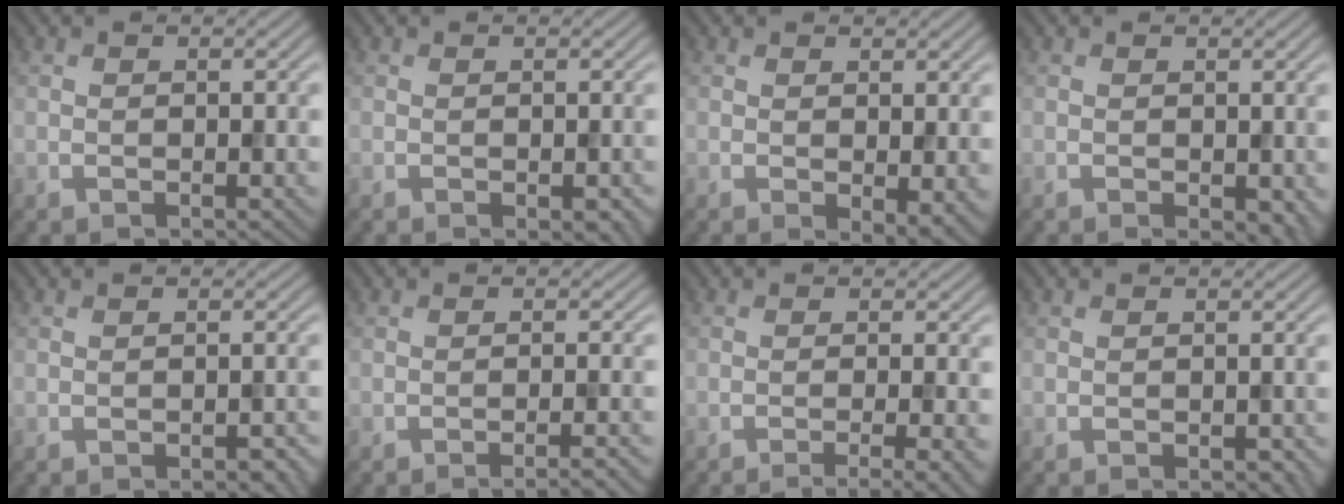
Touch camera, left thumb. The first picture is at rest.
{"total": 2.1, "force": [-1.0, 0.9, 1.7], "torque": [-0.024, -0.009, -0.006]}
{"total": 3.2, "force": [-0.3, 1.4, 2.8], "torque": [-0.043, -0.010, -0.002]}
{"total": 2.2, "force": [-0.5, 1.3, 1.8], "torque": [-0.025, -0.013, -0.003]}
{"total": 2.3, "force": [-1.5, 0.8, 1.6], "torque": [-0.018, -0.002, -0.014]}
{"total": 3.5, "force": [-2.1, 0.6, 2.7], "torque": [-0.029, 0.008, -0.041]}
{"total": 4.3, "force": [-2.1, 0.7, 3.7], "torque": [-0.045, 0.003, -0.039]}
{"total": 1.4, "force": [-0.9, 0.6, 0.9], "torque": [-0.013, -0.005, -0.005]}